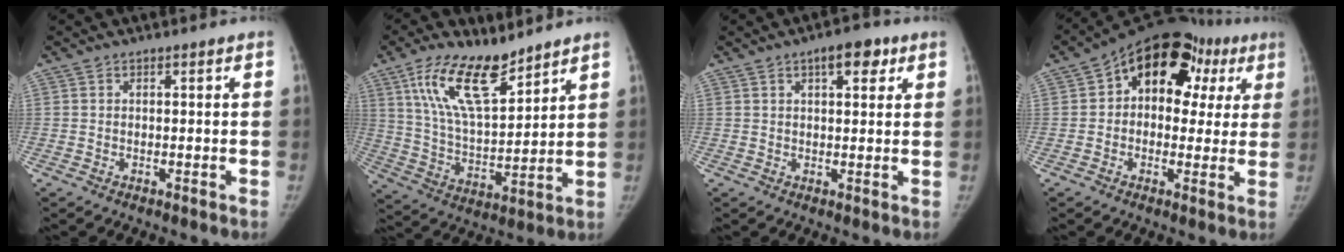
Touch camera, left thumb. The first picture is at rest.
{"total": 15.2, "force": [9.9, 5.7, 10.1], "torque": [-0.163, -0.051, 0.197]}
{"total": 5.4, "force": [2.7, 2.5, 4.0], "torque": [-0.038, -0.006, 0.032]}
{"total": 18.0, "force": [6.1, 12.1, 11.8], "torque": [-0.109, 0.036, 0.079]}